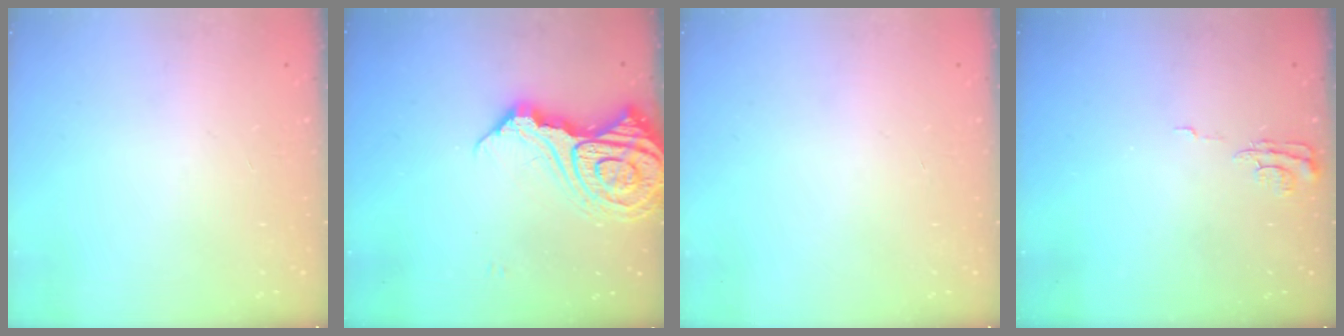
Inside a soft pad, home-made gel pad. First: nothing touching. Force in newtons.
{"total": 19.5, "press": 19.3, "slide": 2.3}
{"total": 0.0}
{"total": 6.2, "press": 6.2, "slide": 0.4}